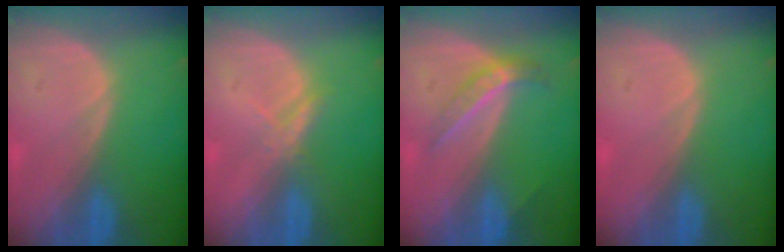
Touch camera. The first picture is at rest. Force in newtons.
{"total": 2.1, "press": 2.1, "slide": 0.2}
{"total": 4.5, "press": 4.0, "slide": 2.2}
{"total": 0.6, "press": 0.2, "slide": 0.5}